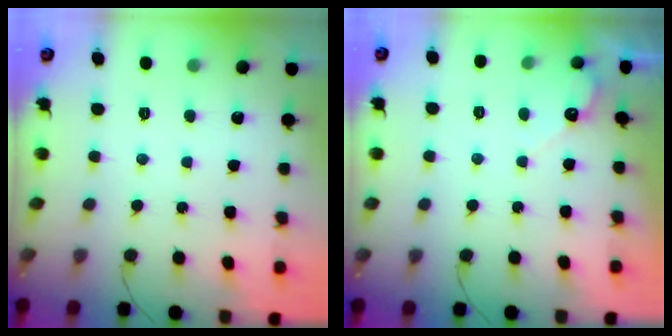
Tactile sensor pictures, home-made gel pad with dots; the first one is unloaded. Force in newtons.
{"total": 3.3, "press": 3.3, "slide": 0.2}